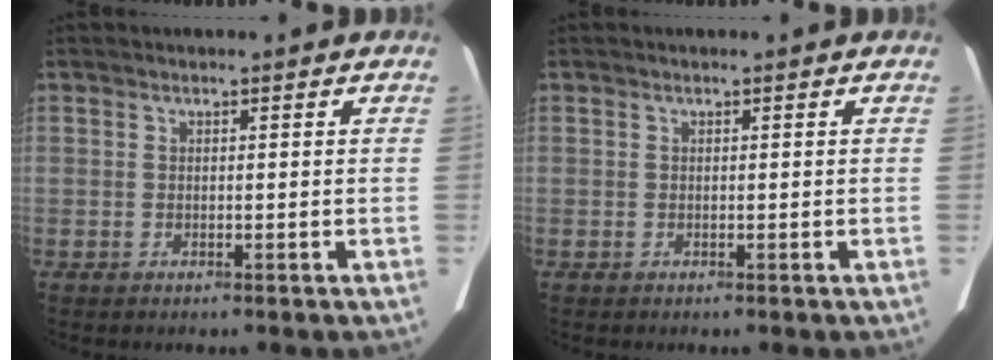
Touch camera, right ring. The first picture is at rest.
{"total": 0.0}